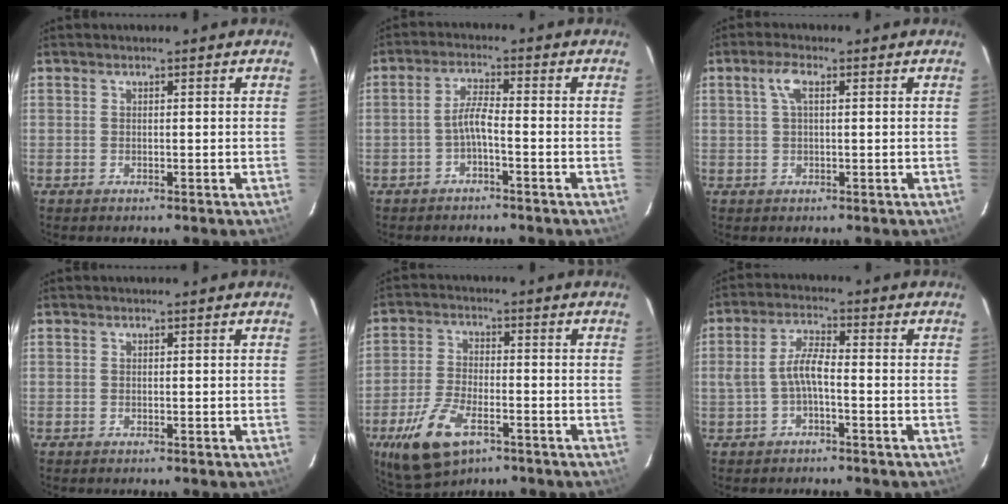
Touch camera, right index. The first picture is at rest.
{"total": 3.2, "force": [-1.7, 0.2, 2.7], "torque": [-0.061, 0.010, -0.033]}
{"total": 3.1, "force": [0.9, 1.0, 2.8], "torque": [-0.060, 0.010, 0.018]}
{"total": 0.0}
{"total": 11.7, "force": [-6.2, 5.4, 8.3], "torque": [-0.187, -0.018, -0.113]}
{"total": 4.7, "force": [-1.5, 1.2, 4.3], "torque": [-0.092, 0.012, -0.028]}